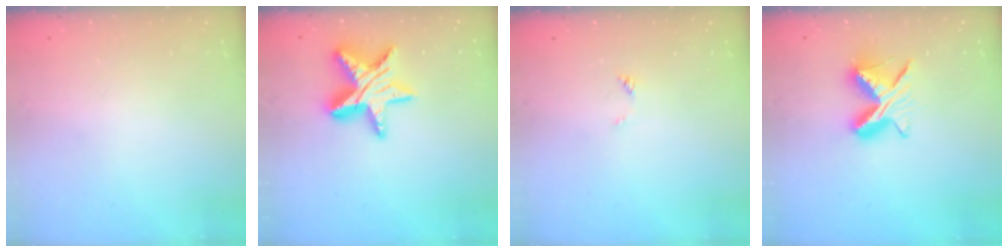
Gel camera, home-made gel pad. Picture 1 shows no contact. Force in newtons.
{"total": 16.8, "press": 16.7, "slide": 1.4}
{"total": 0.0}
{"total": 9.3, "press": 9.3, "slide": 0.8}